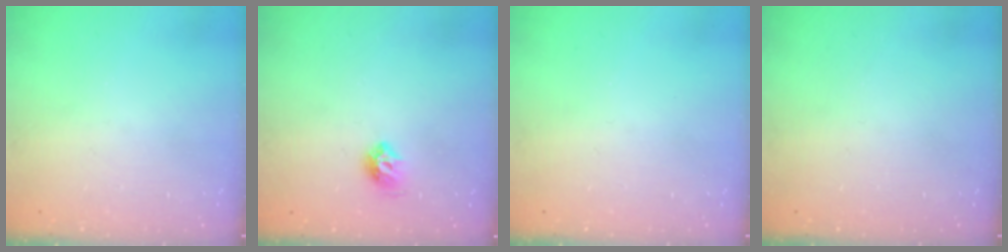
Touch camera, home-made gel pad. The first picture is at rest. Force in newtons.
{"total": 6.6, "press": 6.6, "slide": 0.9}
{"total": 0.0}
{"total": 0.0}